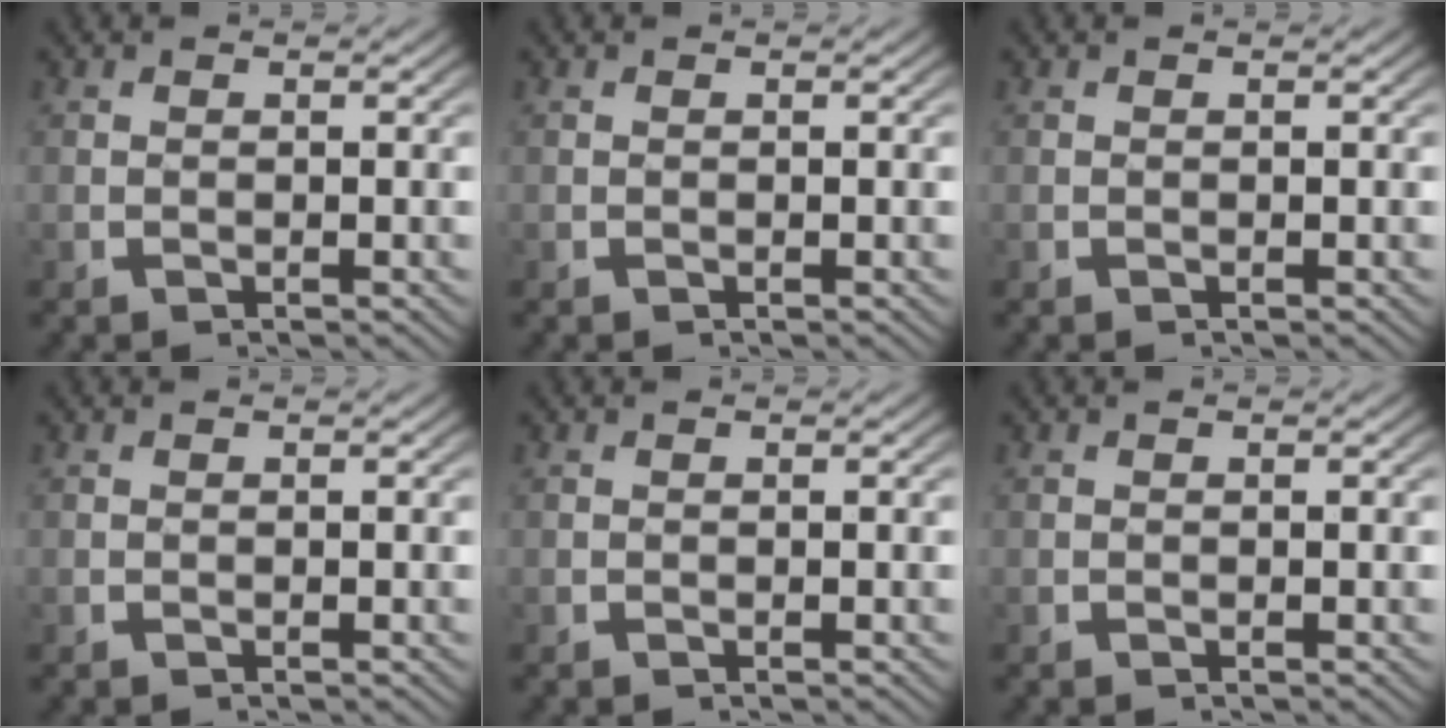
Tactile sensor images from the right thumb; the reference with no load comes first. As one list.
[{"total": 0.0}, {"total": 0.0}, {"total": 0.0}, {"total": 0.0}, {"total": 0.0}]